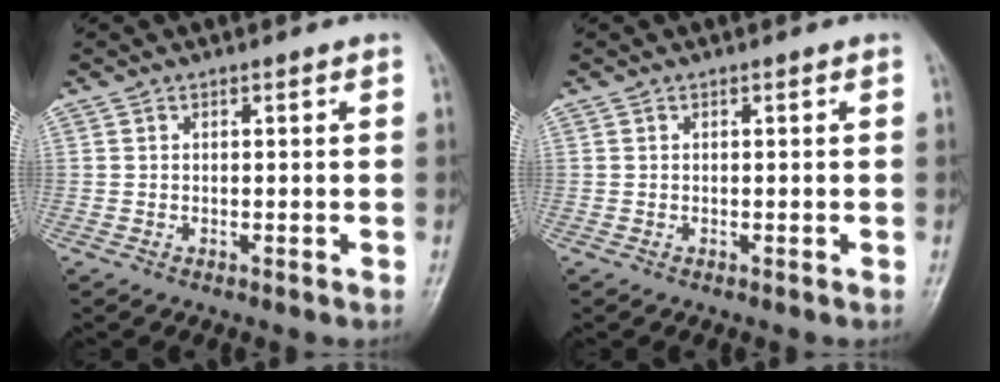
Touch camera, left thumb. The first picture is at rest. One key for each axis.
{"total": 0.0}